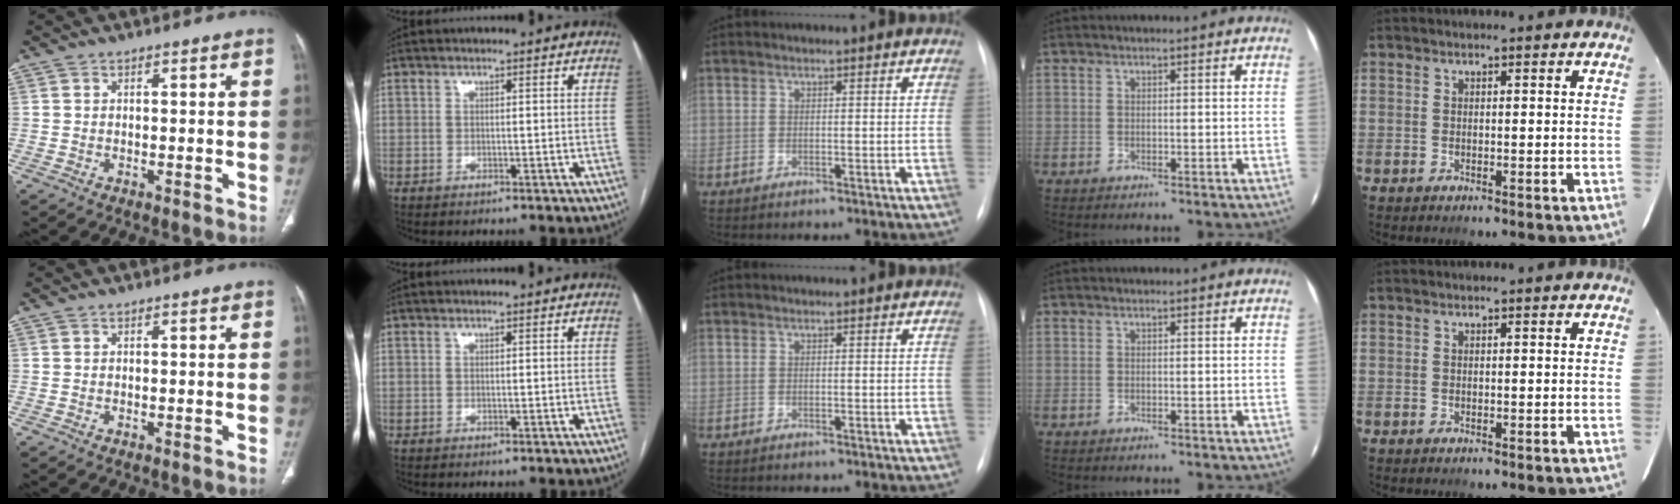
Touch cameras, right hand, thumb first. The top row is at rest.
{}